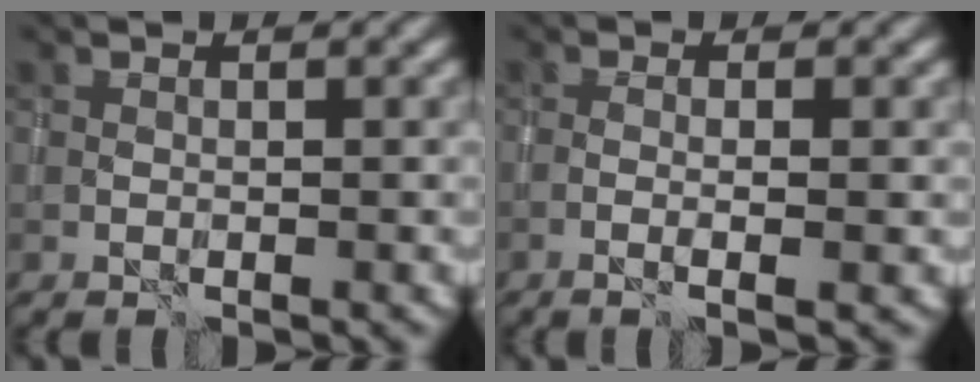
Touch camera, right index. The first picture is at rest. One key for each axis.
{"total": 2.2, "fx": -0.6, "fy": 0.2, "fz": 2.1, "tx": -0.035, "ty": 0.003, "tz": -0.017}